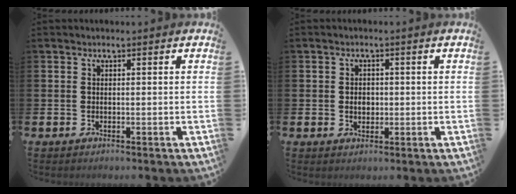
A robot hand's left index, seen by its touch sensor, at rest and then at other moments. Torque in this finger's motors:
{"motor_torque": [0.57, 0.23, 0.26, 0.06]}